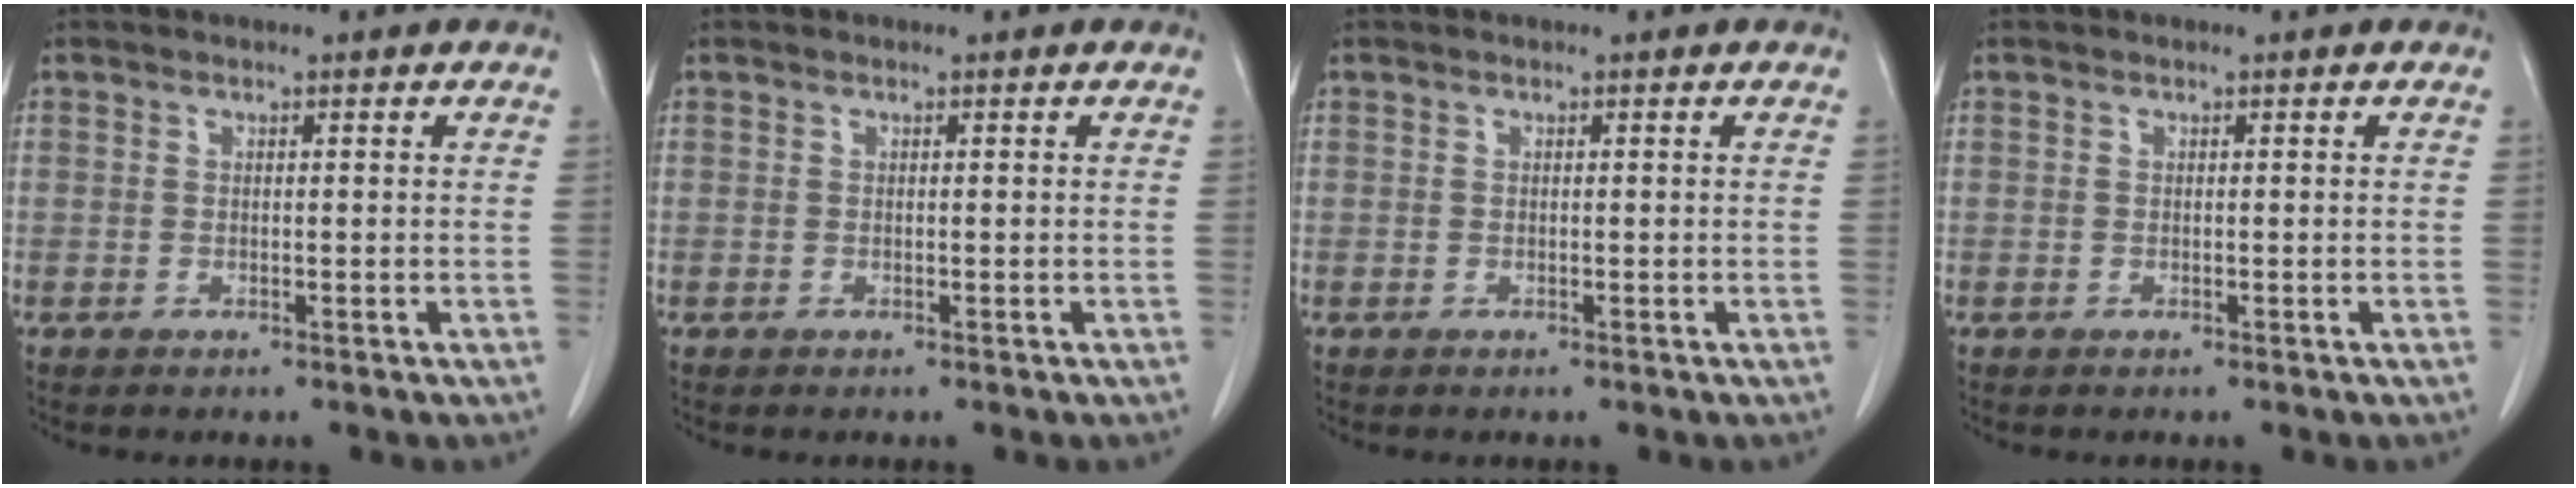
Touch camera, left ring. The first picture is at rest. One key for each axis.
{"total": 0.0}
{"total": 0.0}
{"total": 0.0}